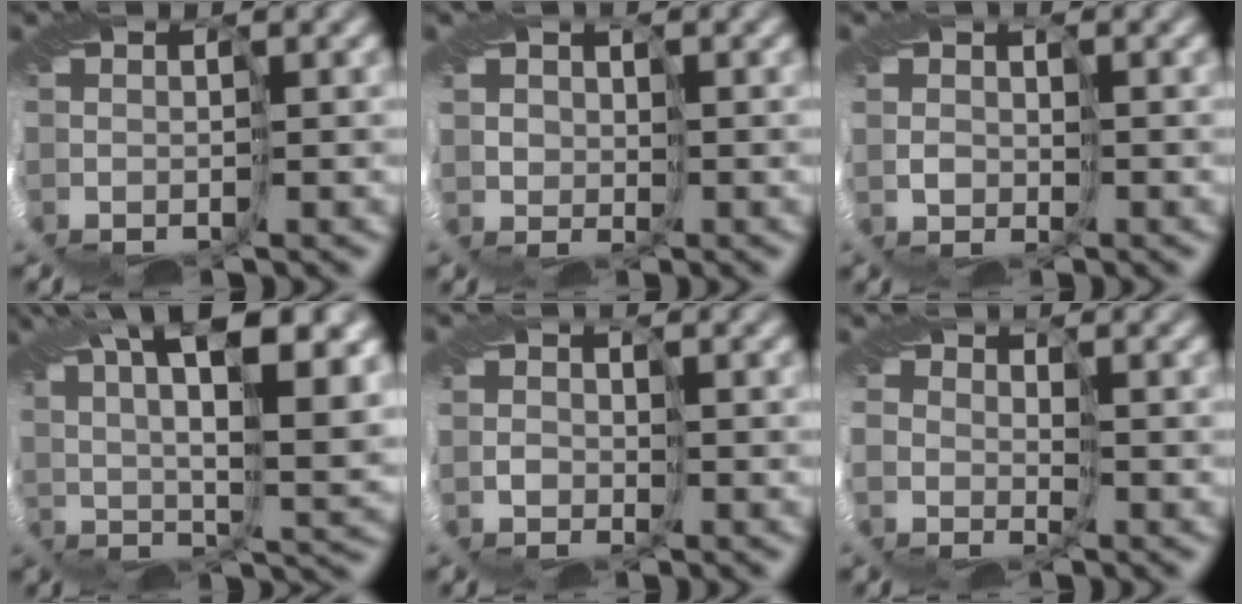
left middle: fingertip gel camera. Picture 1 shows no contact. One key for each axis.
{"total": 2.5, "fx": 1.5, "fy": 0.0, "fz": -2.0, "tx": 0.027, "ty": 0.005, "tz": 0.028}
{"total": 1.7, "fx": 0.8, "fy": -0.1, "fz": -1.5, "tx": 0.019, "ty": 0.004, "tz": 0.017}
{"total": 11.6, "fx": 5.9, "fy": 3.3, "fz": 9.4, "tx": -0.149, "ty": 0.026, "tz": 0.091}
{"total": 1.8, "fx": 0.7, "fy": -0.1, "fz": -1.7, "tx": 0.021, "ty": 0.005, "tz": 0.013}
{"total": 1.6, "fx": 1.1, "fy": 0.0, "fz": -1.1, "tx": 0.010, "ty": -0.001, "tz": 0.023}